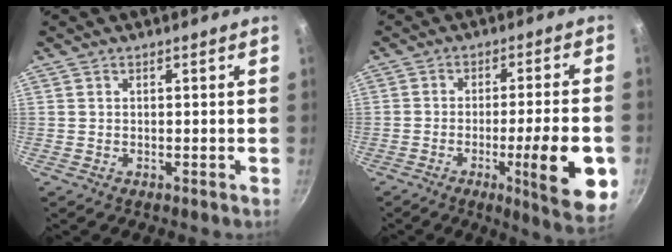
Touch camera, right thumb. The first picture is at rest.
{"total": 15.3, "force": [-4.6, 2.3, 14.4], "torque": [-0.188, 0.012, -0.062]}